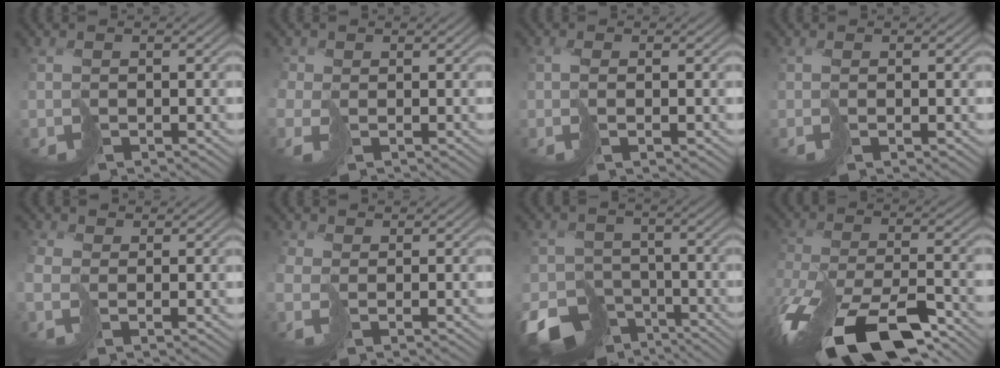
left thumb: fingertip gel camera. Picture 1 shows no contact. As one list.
[{"total": 2.9, "force": [-0.9, 2.1, 1.8], "torque": [-0.063, -0.006, -0.024]}, {"total": 2.1, "force": [-0.2, 0.5, 2.1], "torque": [-0.046, -0.001, -0.006]}, {"total": 1.0, "force": [-0.1, 0.1, 1.0], "torque": [-0.023, 0.000, -0.004]}, {"total": 3.1, "force": [0.5, 2.1, 2.2], "torque": [-0.076, -0.001, 0.007]}, {"total": 2.4, "force": [0.2, 1.6, 1.9], "torque": [-0.066, -0.001, 0.000]}, {"total": 8.9, "force": [-5.9, 5.7, 3.3], "torque": [-0.067, -0.027, -0.102]}, {"total": 16.4, "force": [-10.4, 7.1, 10.4], "torque": [-0.263, -0.053, -0.153]}]